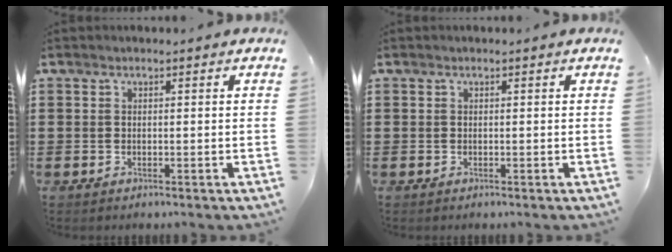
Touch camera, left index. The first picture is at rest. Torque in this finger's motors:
{"motor_torque": [0.00, 0.00, 0.00, 0.00]}